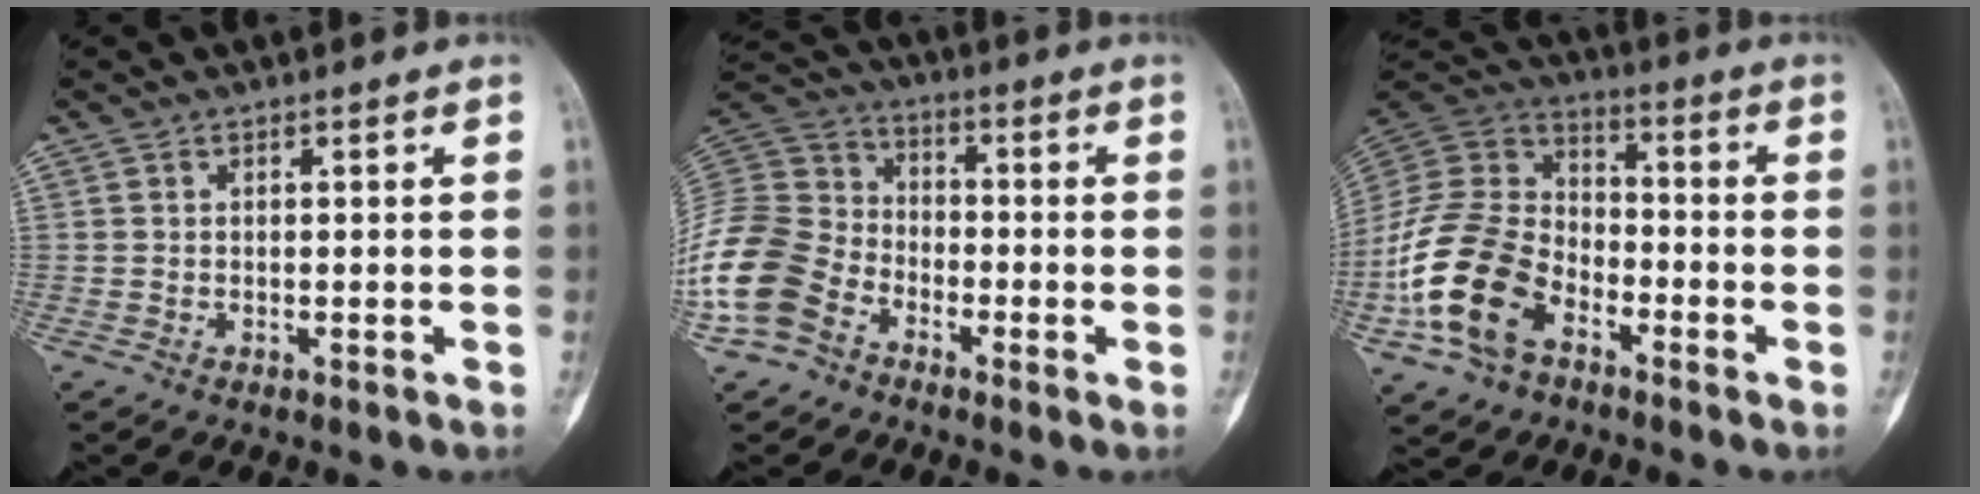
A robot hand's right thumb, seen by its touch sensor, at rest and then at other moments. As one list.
[{"total": 16.5, "force": [-7.8, 12.4, 7.6], "torque": [-0.165, 0.054, -0.158]}, {"total": 18.5, "force": [-7.8, 12.3, 11.4], "torque": [-0.217, 0.053, -0.155]}]